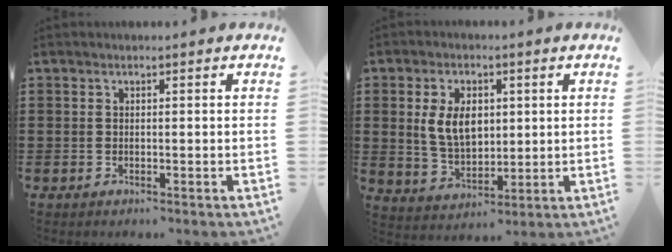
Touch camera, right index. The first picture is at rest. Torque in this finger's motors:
{"motor_torque": [0.70, -0.35, 0.28, 0.13]}